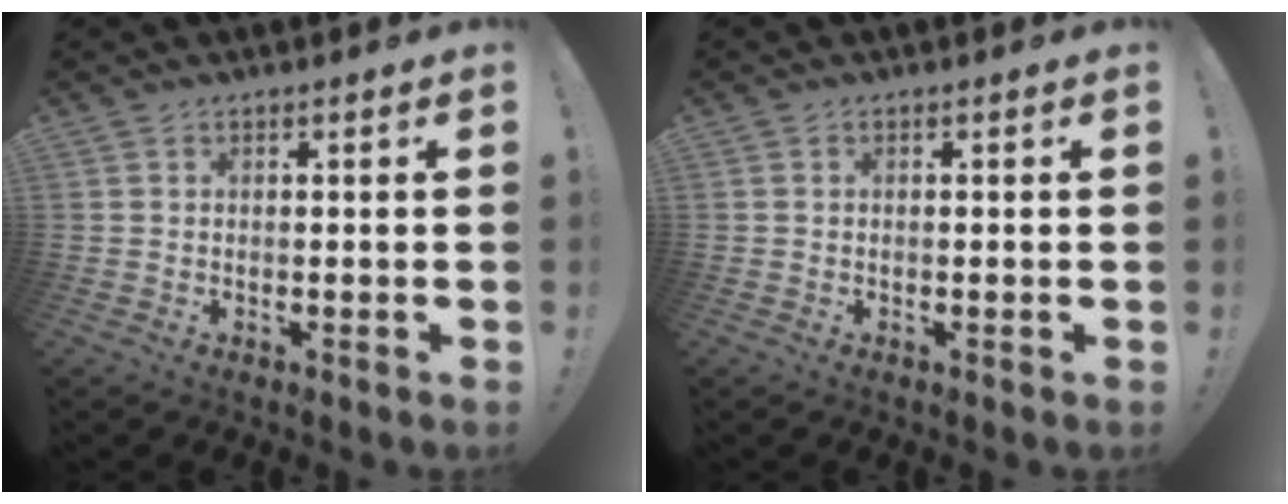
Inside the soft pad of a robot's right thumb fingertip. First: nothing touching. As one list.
[{"total": 0.0}]